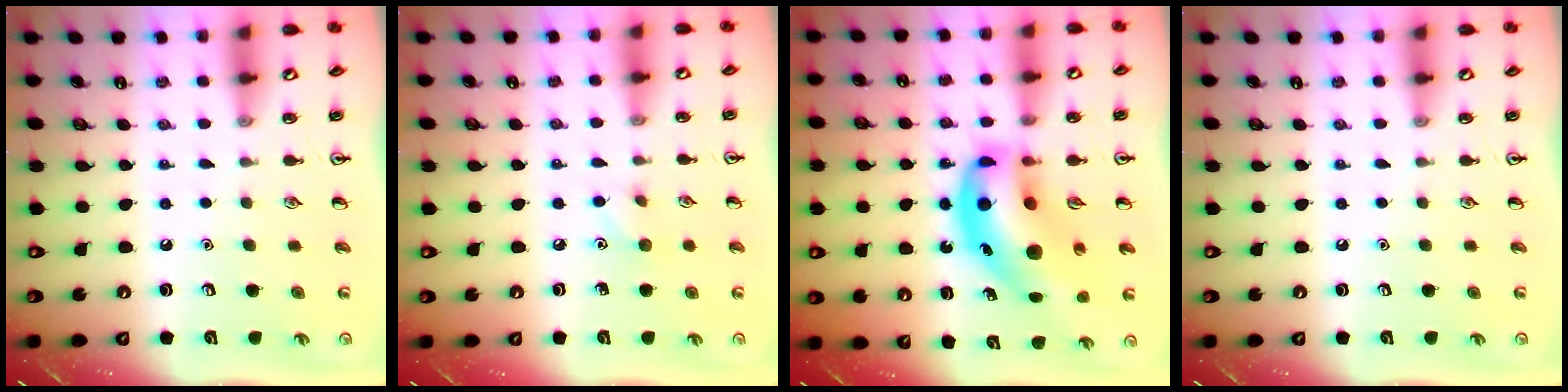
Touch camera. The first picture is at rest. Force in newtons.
{"total": 4.9, "press": 4.6, "slide": 1.6}
{"total": 18.9, "press": 18.2, "slide": 5.2}
{"total": 0.0}